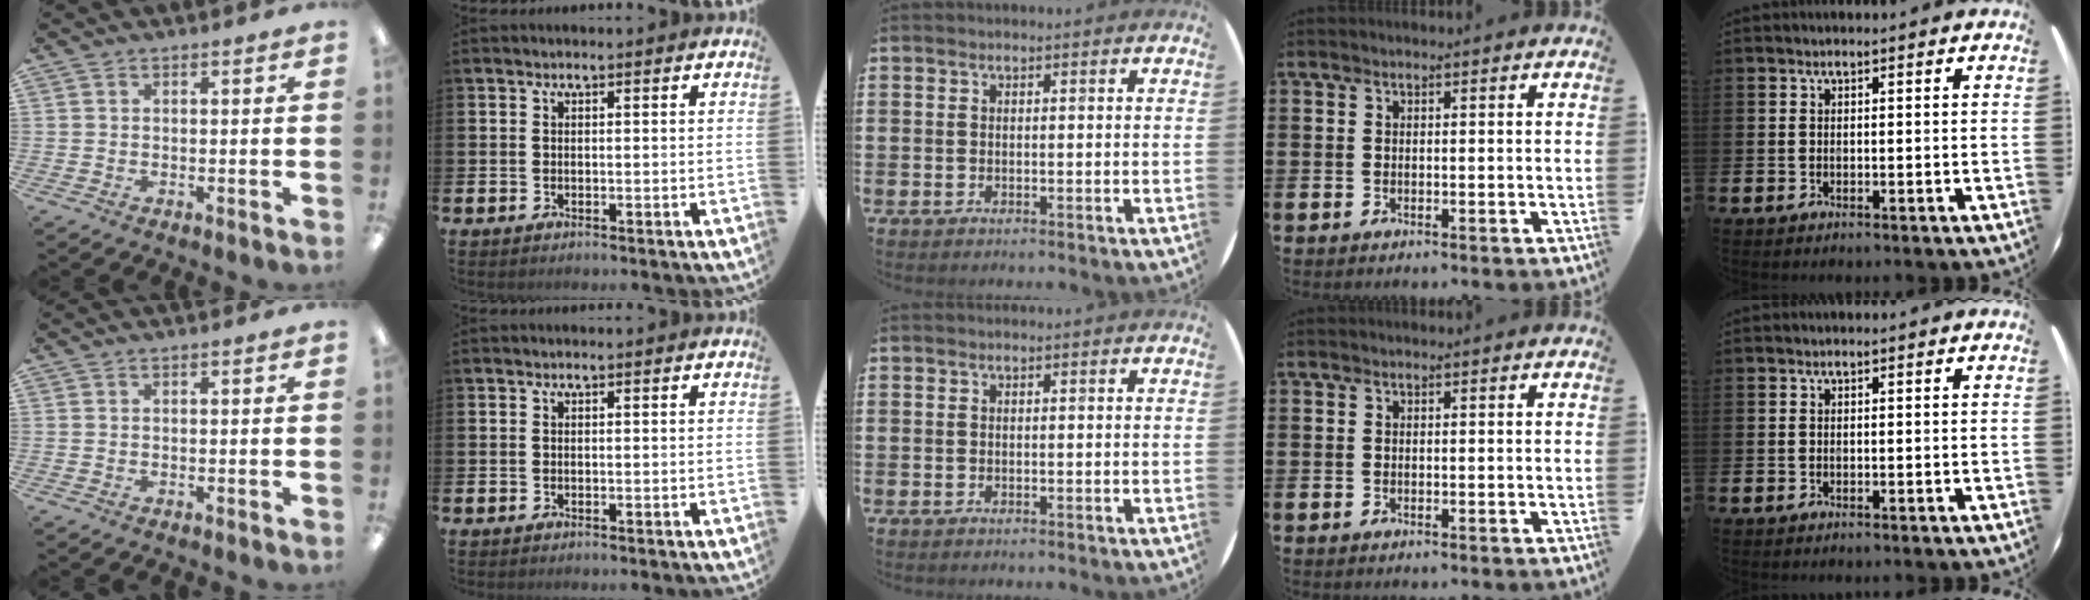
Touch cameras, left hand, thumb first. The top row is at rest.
{}